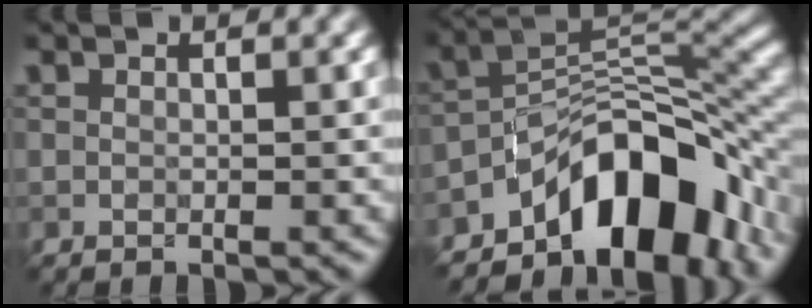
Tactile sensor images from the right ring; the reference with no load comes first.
{"total": 10.7, "force": [-6.8, 4.7, 6.7], "torque": [-0.071, 0.010, -0.120]}